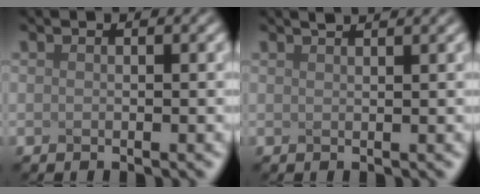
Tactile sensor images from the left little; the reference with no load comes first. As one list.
[{"total": 2.4, "force": [1.9, 0.8, 1.3], "torque": [0.003, 0.016, -0.004]}]